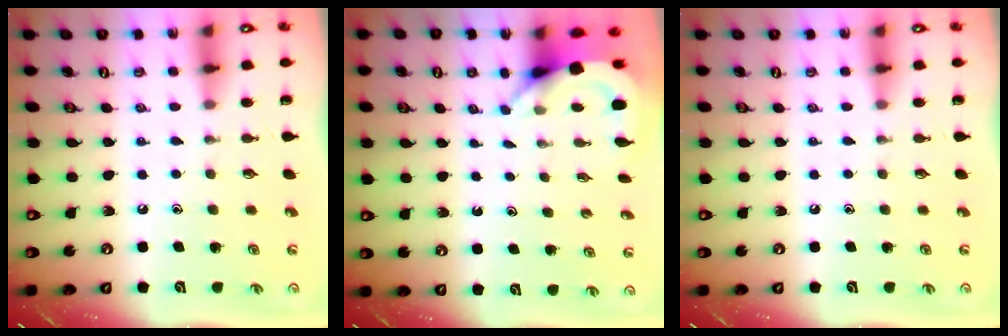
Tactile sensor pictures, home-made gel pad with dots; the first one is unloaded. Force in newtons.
{"total": 3.9, "press": 3.8, "slide": 0.3}
{"total": 0.0}